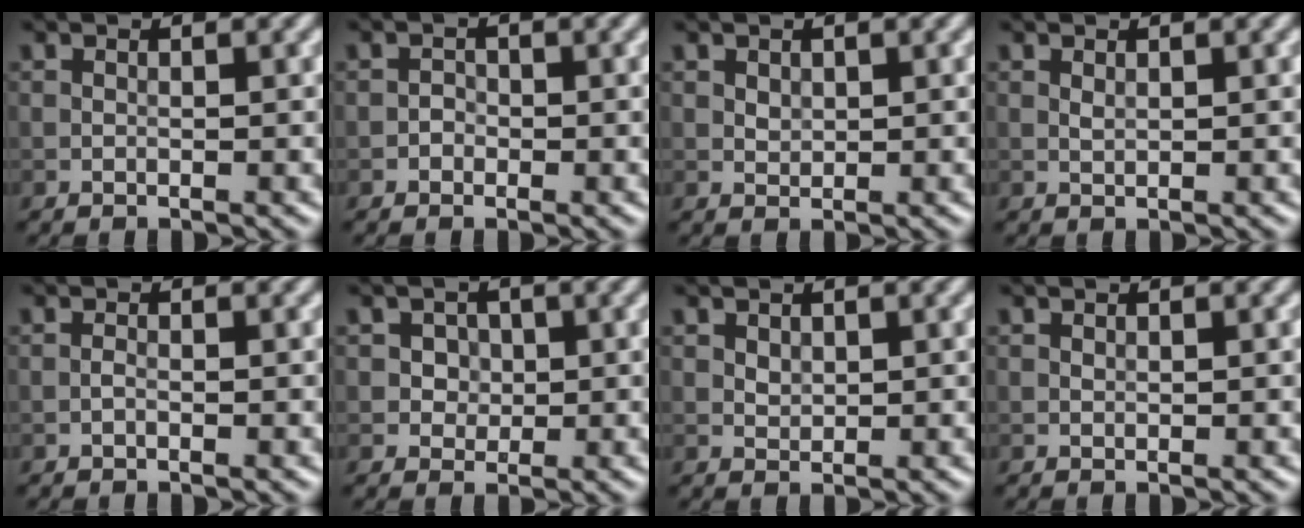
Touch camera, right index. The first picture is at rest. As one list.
[{"total": 0.9, "force": [-0.4, 0.7, 0.2], "torque": [0.002, 0.001, -0.008]}, {"total": 0.9, "force": [0.4, 0.7, 0.4], "torque": [-0.009, -0.002, 0.011]}, {"total": 0.5, "force": [0.3, 0.2, 0.4], "torque": [-0.011, -0.001, 0.006]}, {"total": 0.5, "force": [-0.3, 0.2, 0.4], "torque": [-0.010, 0.000, -0.007]}, {"total": 2.2, "force": [0.6, 1.9, 0.9], "torque": [-0.006, 0.001, 0.011]}, {"total": 0.9, "force": [0.5, 0.7, 0.5], "torque": [-0.010, -0.003, 0.012]}, {"total": 0.0}]